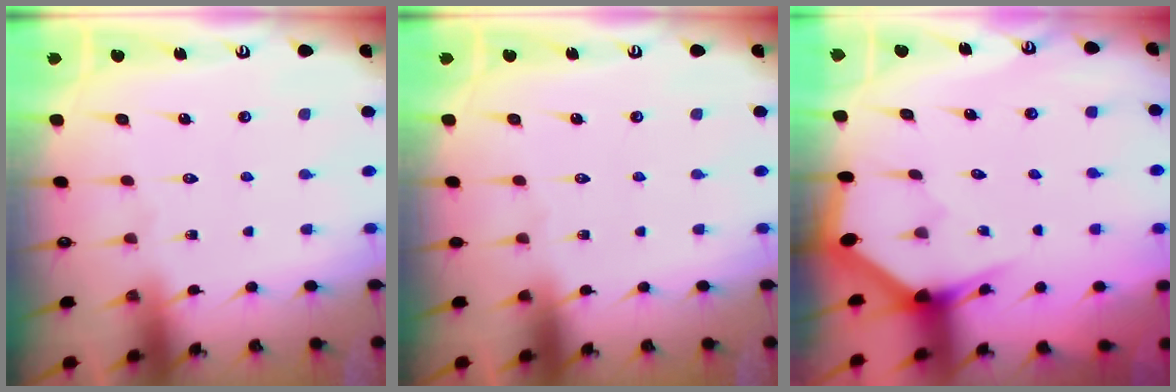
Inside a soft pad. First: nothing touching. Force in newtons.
{"total": 0.0}
{"total": 3.2, "press": 3.2, "slide": 0.1}